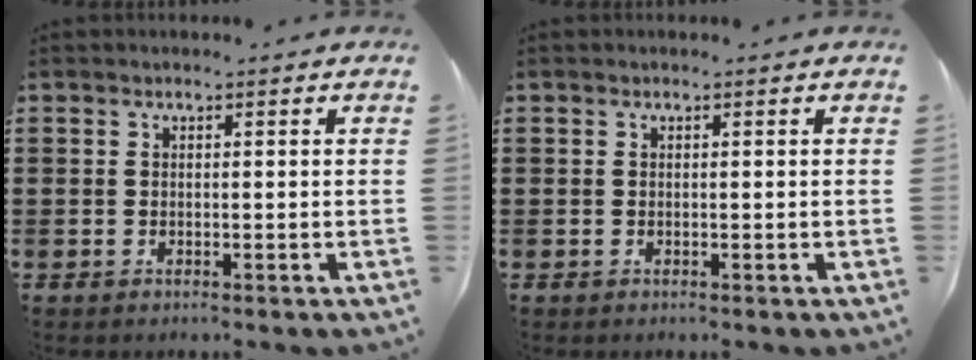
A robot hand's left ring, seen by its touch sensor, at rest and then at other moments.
{"total": 0.0}